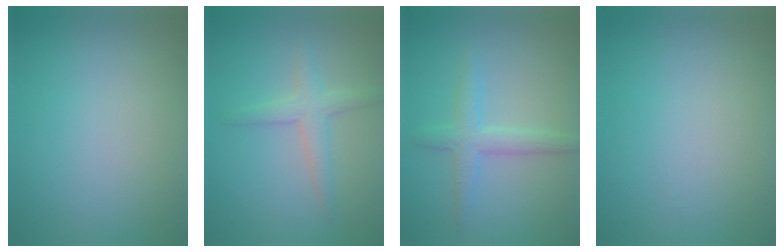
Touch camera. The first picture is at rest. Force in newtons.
{"total": 2.3, "press": 2.3, "slide": 0.2}
{"total": 2.8, "press": 2.8, "slide": 0.1}
{"total": 0.0}